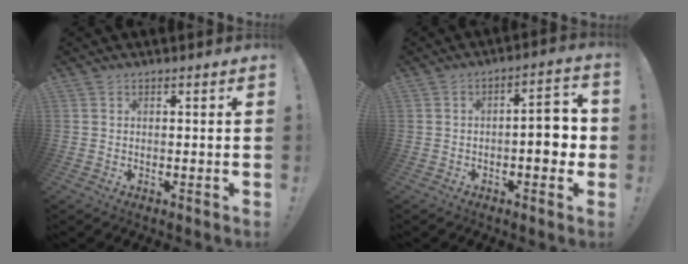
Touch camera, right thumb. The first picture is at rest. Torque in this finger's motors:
{"motor_torque": [-0.02, 0.19, 0.10, 0.38, 0.06]}